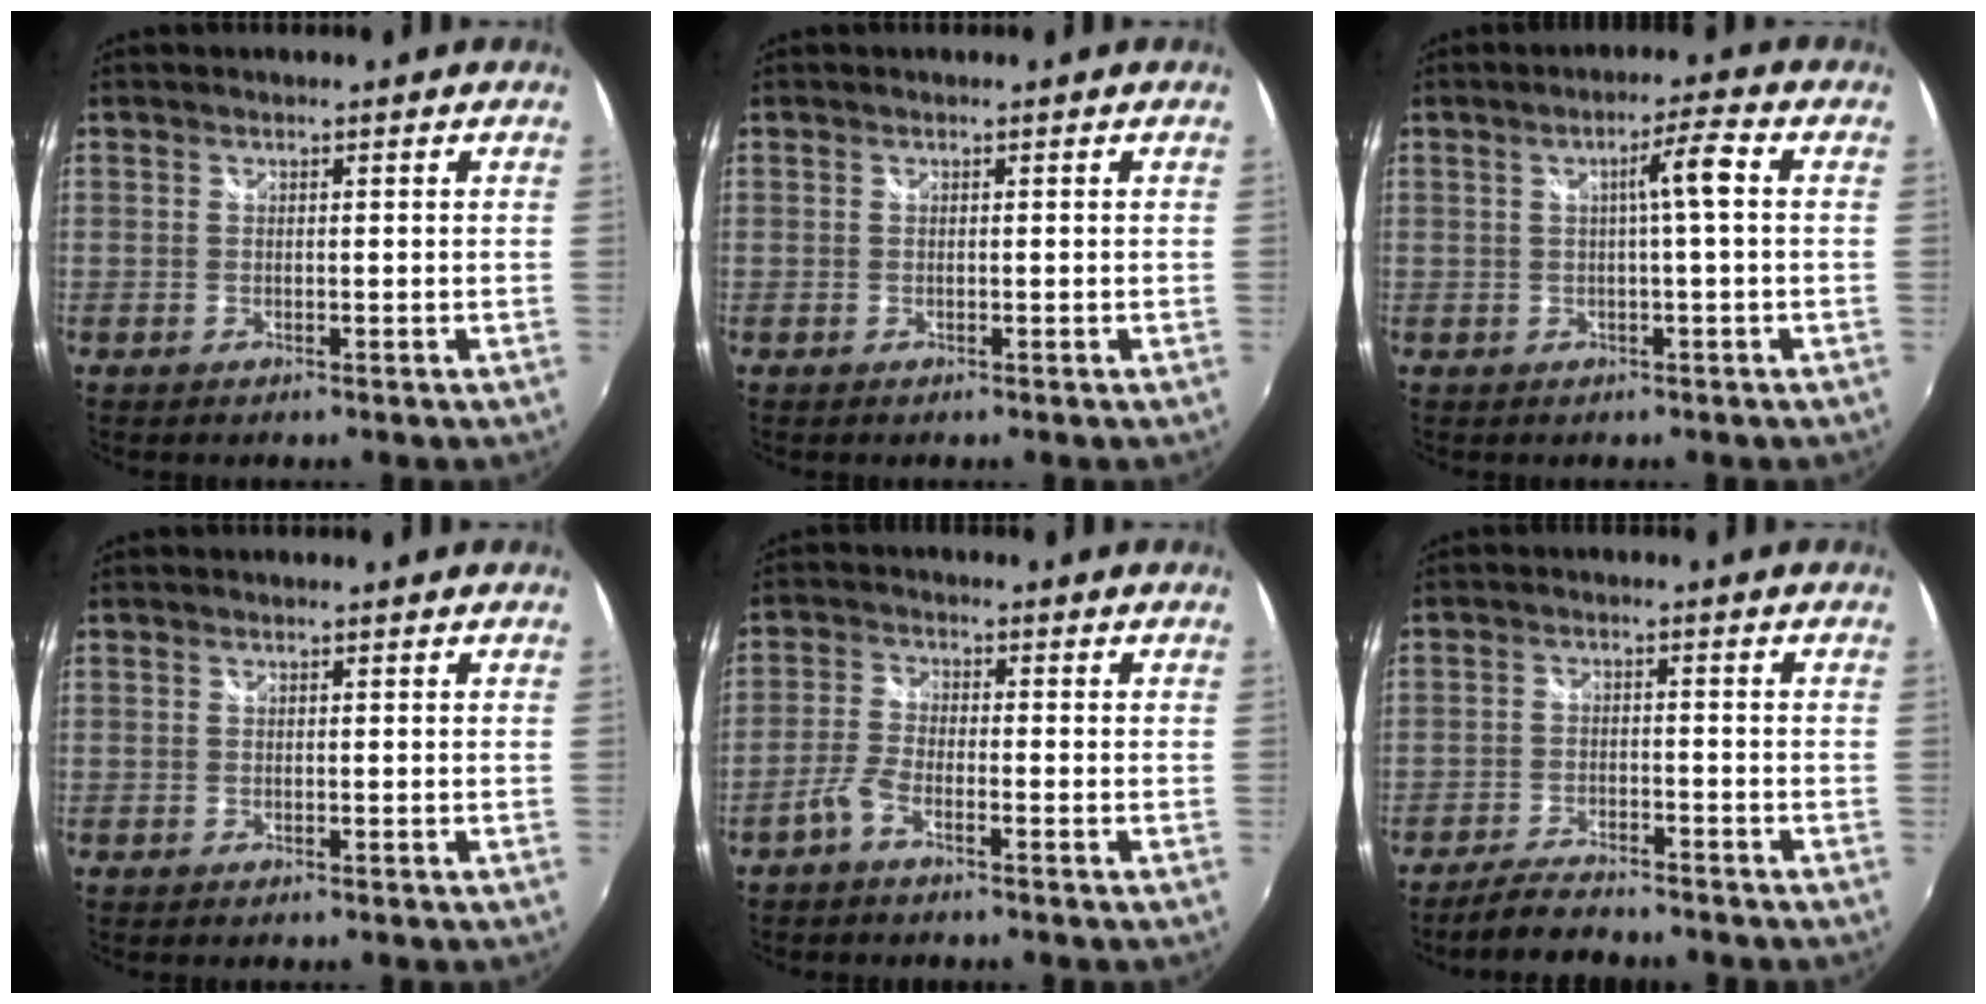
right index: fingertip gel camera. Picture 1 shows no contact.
{"total": 0.0}
{"total": 4.6, "force": [0.4, -0.4, 4.5], "torque": [-0.078, 0.009, 0.010]}
{"total": 0.0}
{"total": 3.5, "force": [-2.4, 0.9, 2.4], "torque": [-0.068, 0.007, -0.052]}
{"total": 7.6, "force": [-6.8, 1.7, 3.0], "torque": [-0.082, -0.011, -0.113]}